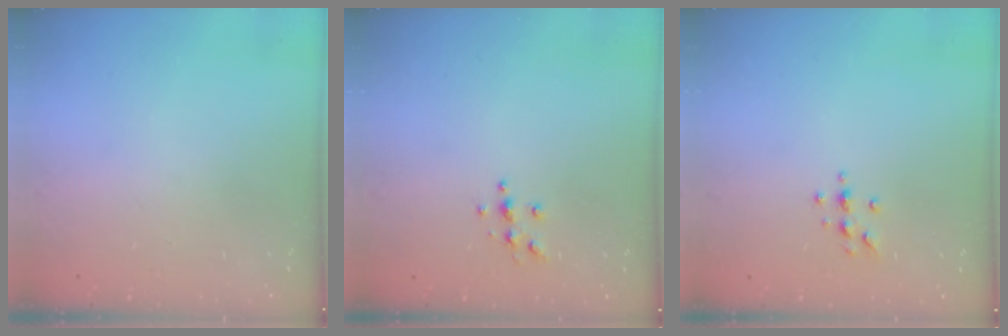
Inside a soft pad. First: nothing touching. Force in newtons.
{"total": 4.2, "press": 4.2, "slide": 0.3}
{"total": 5.6, "press": 5.5, "slide": 0.7}